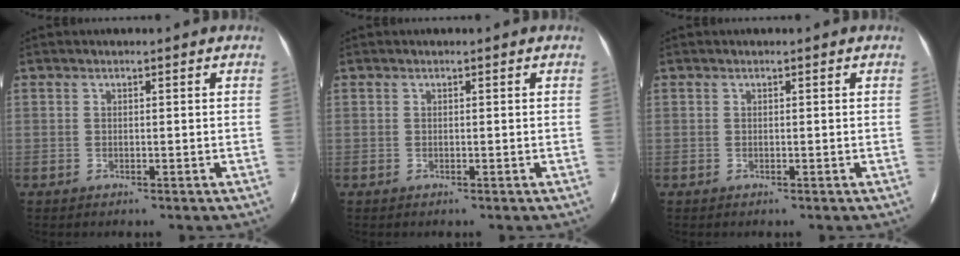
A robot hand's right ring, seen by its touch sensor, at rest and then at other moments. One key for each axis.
{"total": 0.0}
{"total": 0.0}